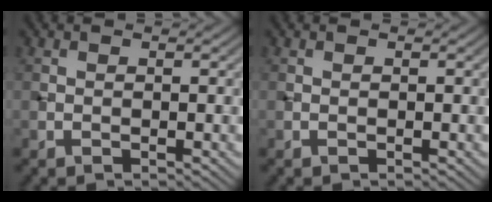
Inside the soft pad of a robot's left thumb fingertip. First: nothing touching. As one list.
[{"total": 0.0}]